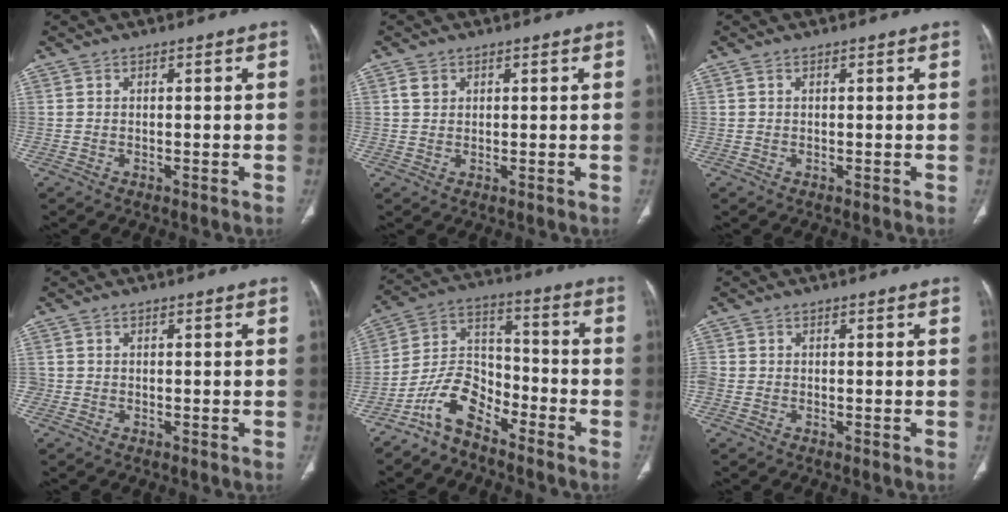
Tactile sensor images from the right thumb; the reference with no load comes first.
{"total": 2.0, "force": [1.0, 1.6, 0.9], "torque": [-0.012, -0.001, 0.019]}
{"total": 0.0}
{"total": 0.7, "force": [-0.2, 0.7, 0.1], "torque": [0.003, 0.004, -0.004]}
{"total": 9.5, "force": [-7.1, 4.6, 4.2], "torque": [-0.071, 0.077, -0.150]}
{"total": 1.6, "force": [-0.4, 1.3, 0.8], "torque": [-0.026, 0.003, -0.010]}